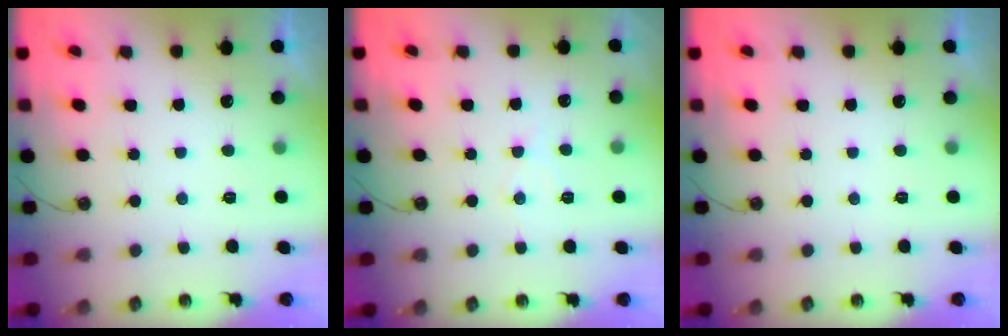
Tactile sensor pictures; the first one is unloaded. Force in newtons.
{"total": 5.4, "press": 5.4, "slide": 0.8}
{"total": 0.0}